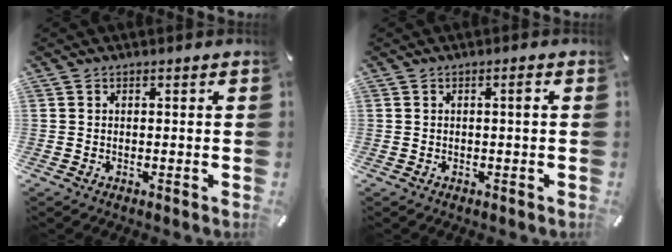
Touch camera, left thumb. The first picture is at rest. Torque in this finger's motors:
{"motor_torque": [-0.33, -0.03, 0.07, -0.28, 0.06]}